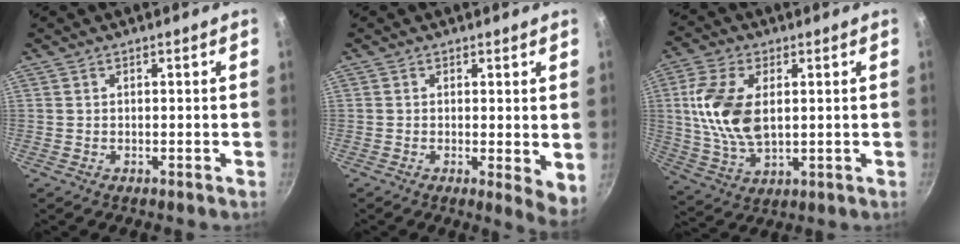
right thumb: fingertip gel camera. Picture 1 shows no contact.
{"total": 5.1, "force": [0.2, 1.8, 4.8], "torque": [-0.061, -0.018, 0.001]}
{"total": 13.4, "force": [1.9, 7.6, 10.8], "torque": [-0.207, -0.006, 0.038]}